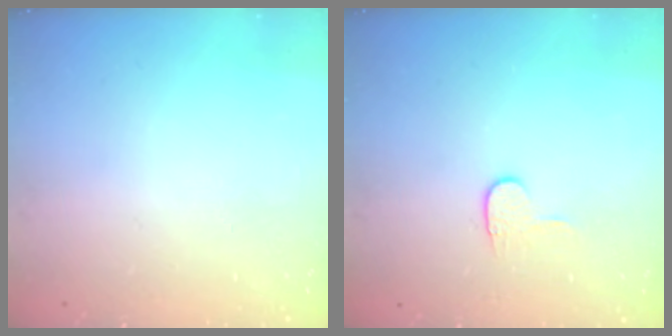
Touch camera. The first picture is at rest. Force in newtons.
{"total": 3.8, "press": 3.8, "slide": 0.4}